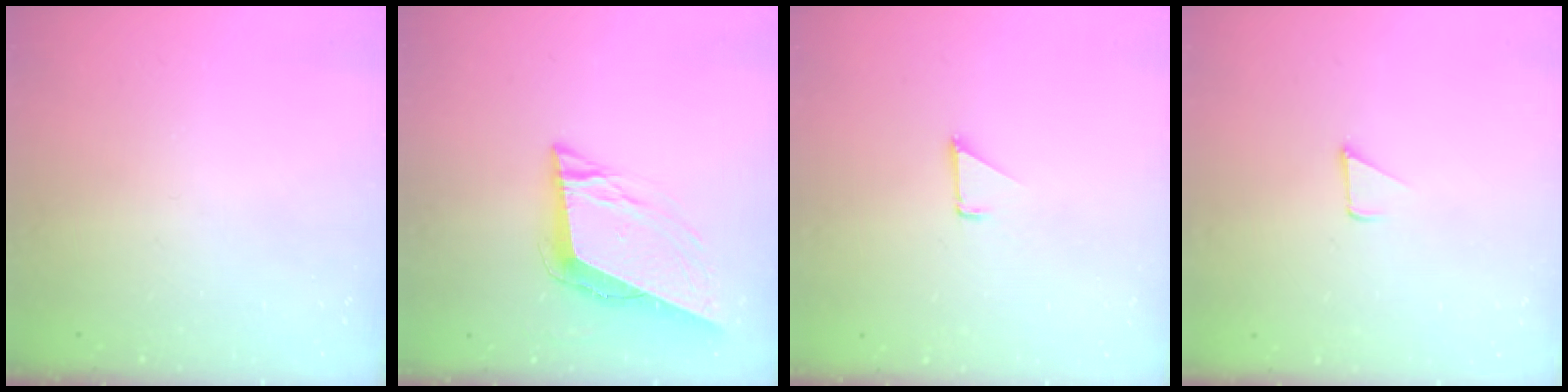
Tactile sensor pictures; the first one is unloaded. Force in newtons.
{"total": 10.9, "press": 10.3, "slide": 3.4}
{"total": 1.1, "press": 1.1, "slide": 0.1}
{"total": 1.7, "press": 1.7, "slide": 0.1}